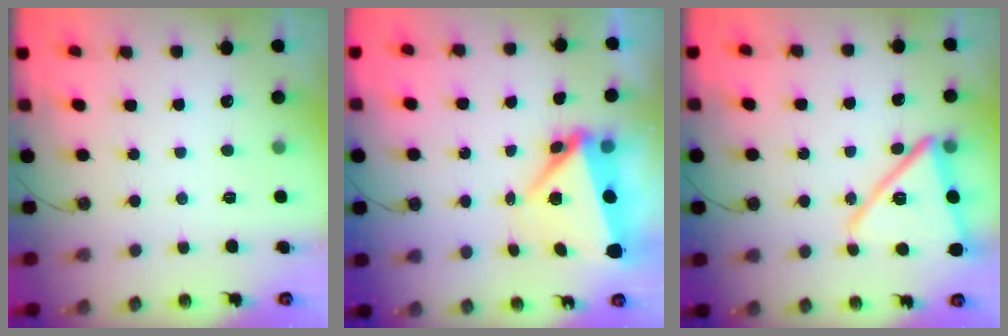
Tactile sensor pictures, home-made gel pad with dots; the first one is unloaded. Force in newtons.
{"total": 7.2, "press": 7.0, "slide": 1.8}
{"total": 16.6, "press": 16.5, "slide": 1.1}